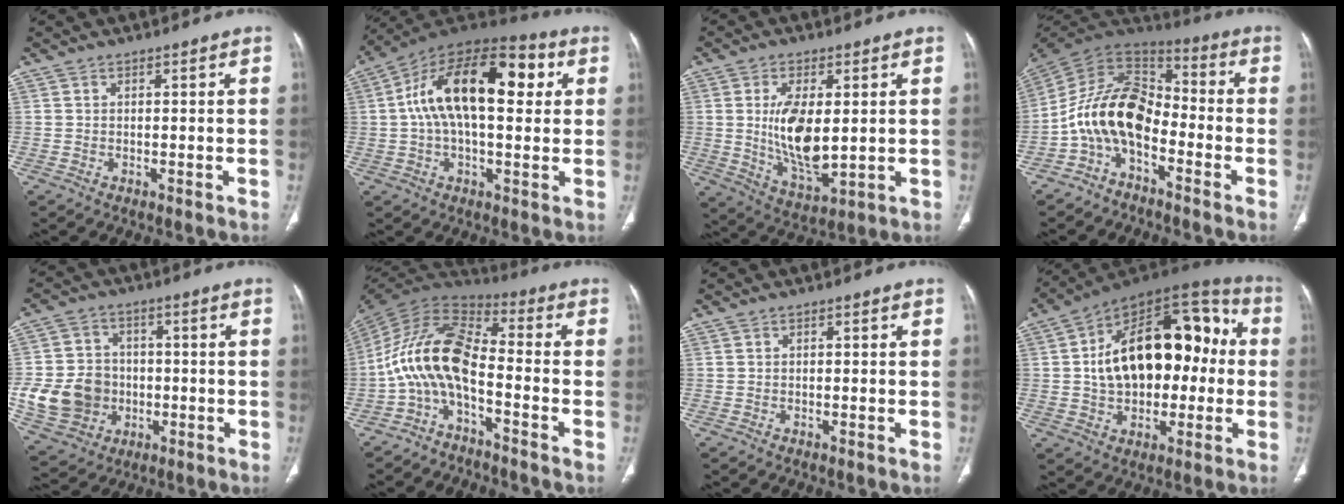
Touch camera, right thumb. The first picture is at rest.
{"total": 21.8, "force": [4.2, 10.9, 18.4], "torque": [-0.294, 0.035, 0.056]}
{"total": 12.5, "force": [1.0, 5.8, 11.0], "torque": [-0.193, -0.023, 0.032]}
{"total": 14.2, "force": [-4.8, 8.5, 10.2], "torque": [-0.178, 0.083, -0.104]}
{"total": 13.8, "force": [-2.0, 11.9, 6.6], "torque": [-0.105, 0.013, -0.023]}
{"total": 12.6, "force": [-4.4, 5.7, 10.4], "torque": [-0.208, 0.082, -0.096]}
{"total": 0.0}
{"total": 25.1, "force": [1.0, 15.1, 20.0], "torque": [-0.287, 0.044, 0.016]}